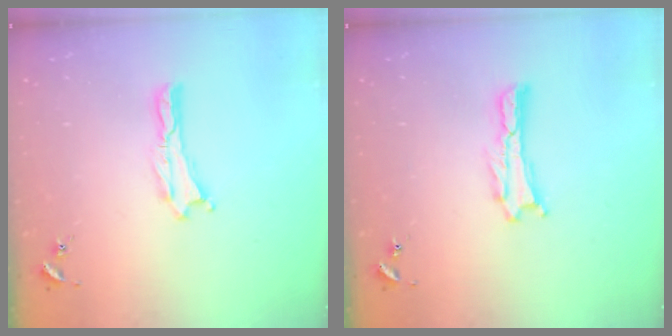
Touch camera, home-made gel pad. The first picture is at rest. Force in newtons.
{"total": 0.0}